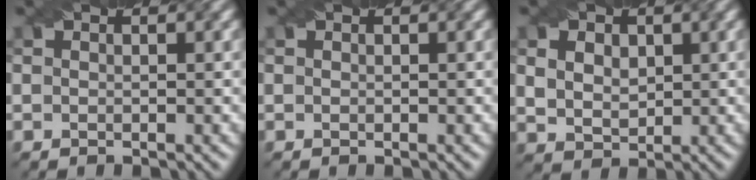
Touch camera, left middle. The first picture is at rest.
{"total": 0.0}
{"total": 4.2, "force": [1.6, 3.0, 2.4], "torque": [-0.058, 0.015, 0.024]}